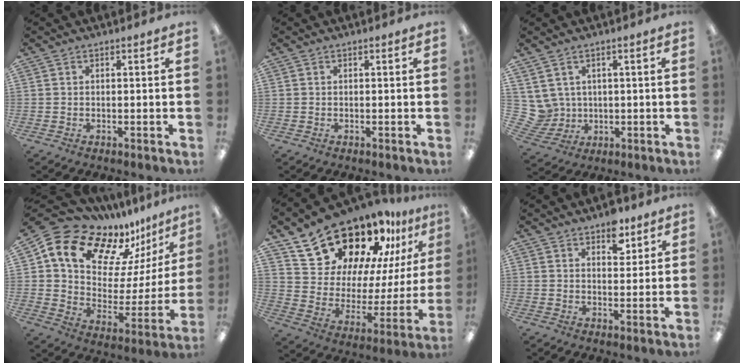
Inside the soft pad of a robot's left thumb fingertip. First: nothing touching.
{"total": 0.0}
{"total": 5.6, "force": [2.1, 5.2, 0.4], "torque": [-0.042, -0.013, 0.044]}
{"total": 16.1, "force": [12.1, 8.7, 6.2], "torque": [-0.122, -0.089, 0.212]}
{"total": 22.5, "force": [18.4, 10.0, 8.1], "torque": [-0.136, -0.133, 0.333]}
{"total": 6.3, "force": [4.2, 3.5, 3.2], "torque": [-0.025, -0.020, 0.067]}